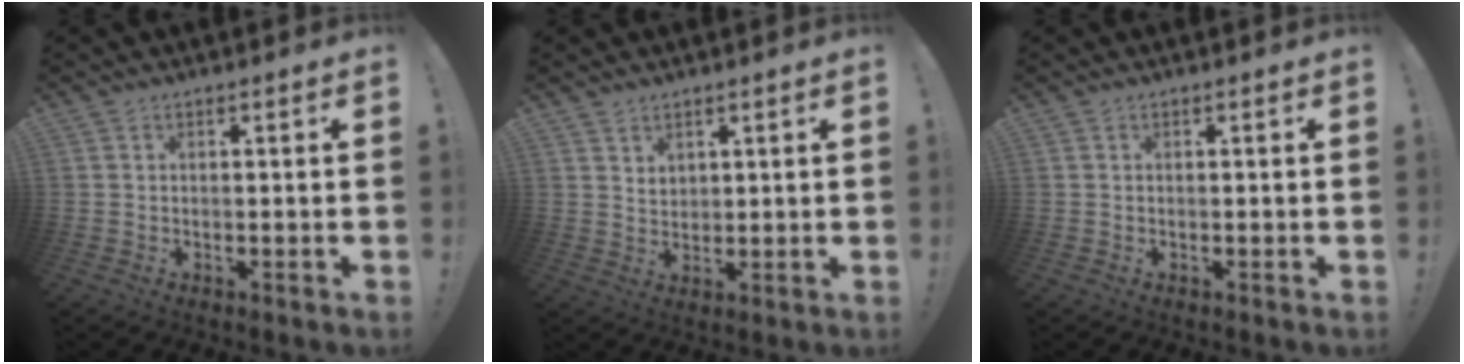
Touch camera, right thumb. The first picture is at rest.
{"total": 3.1, "force": [2.4, 1.8, 0.8], "torque": [-0.003, -0.019, 0.042]}
{"total": 0.0}